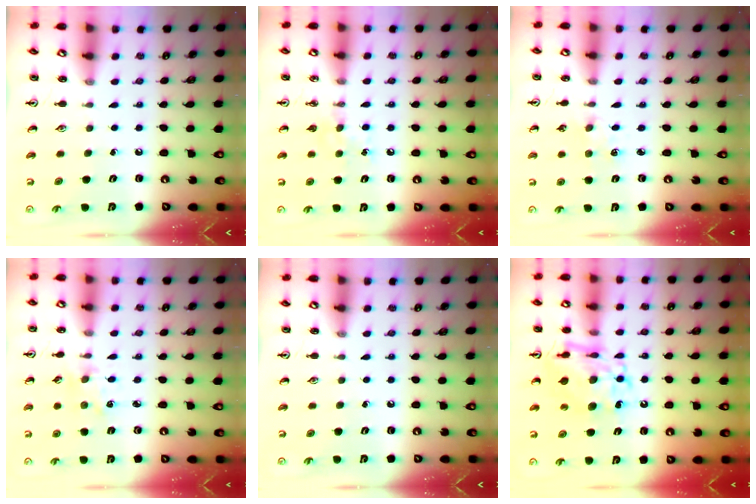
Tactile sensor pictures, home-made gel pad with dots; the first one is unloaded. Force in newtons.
{"total": 6.6, "press": 6.6, "slide": 0.9}
{"total": 3.1, "press": 3.0, "slide": 0.3}
{"total": 1.6, "press": 1.5, "slide": 0.3}
{"total": 0.0}
{"total": 11.5, "press": 11.4, "slide": 1.2}